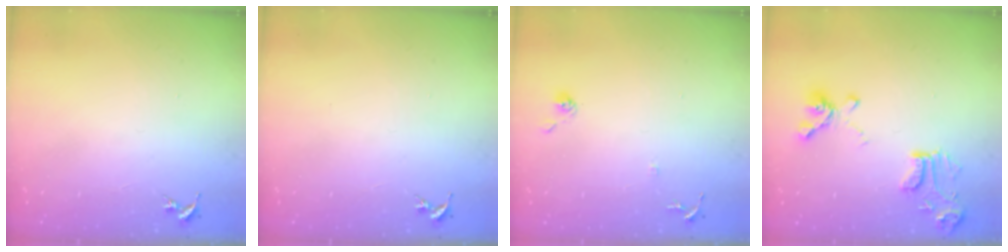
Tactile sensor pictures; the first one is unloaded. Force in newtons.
{"total": 0.0}
{"total": 6.4, "press": 6.4, "slide": 0.4}
{"total": 14.3, "press": 14.2, "slide": 1.7}